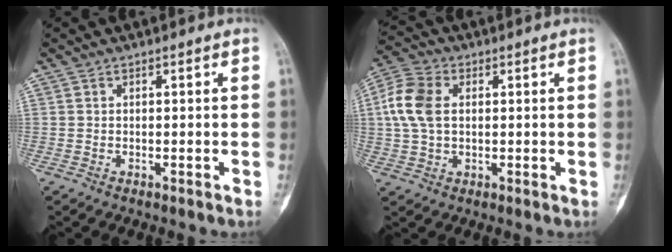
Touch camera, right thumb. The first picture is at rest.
{"total": 9.3, "force": [1.3, 6.3, 6.7], "torque": [-0.150, 0.018, 0.023]}